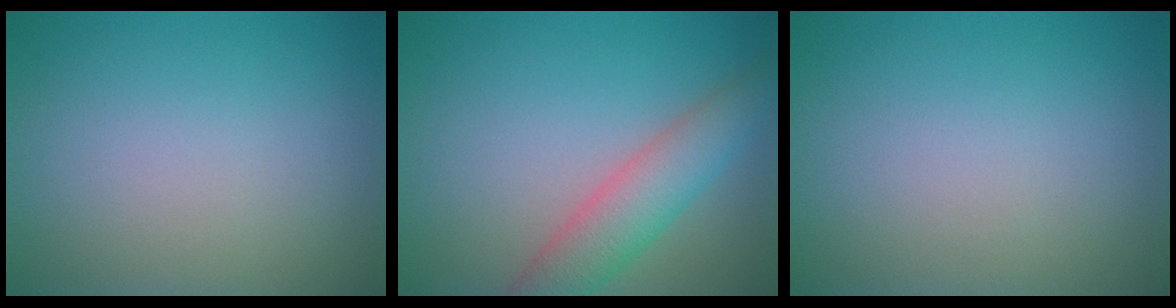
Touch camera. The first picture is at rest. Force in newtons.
{"total": 4.6, "press": 4.6, "slide": 0.2}
{"total": 0.0}